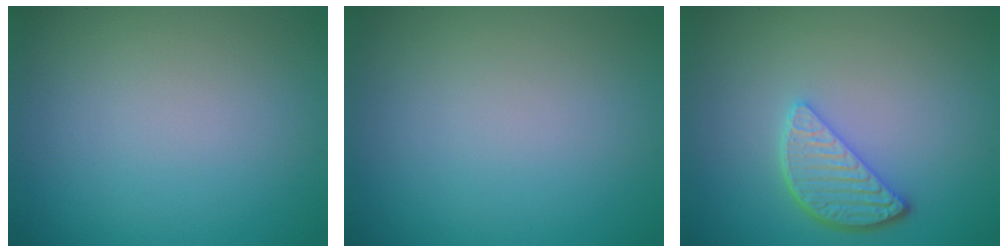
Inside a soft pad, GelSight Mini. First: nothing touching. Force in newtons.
{"total": 0.0}
{"total": 3.4, "press": 2.9, "slide": 1.8}